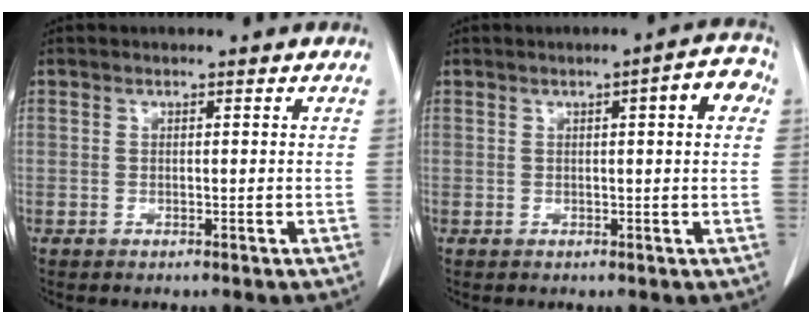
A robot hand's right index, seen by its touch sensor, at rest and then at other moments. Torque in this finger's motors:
{"motor_torque": [0.54, 0.11, 0.08, 0.02]}